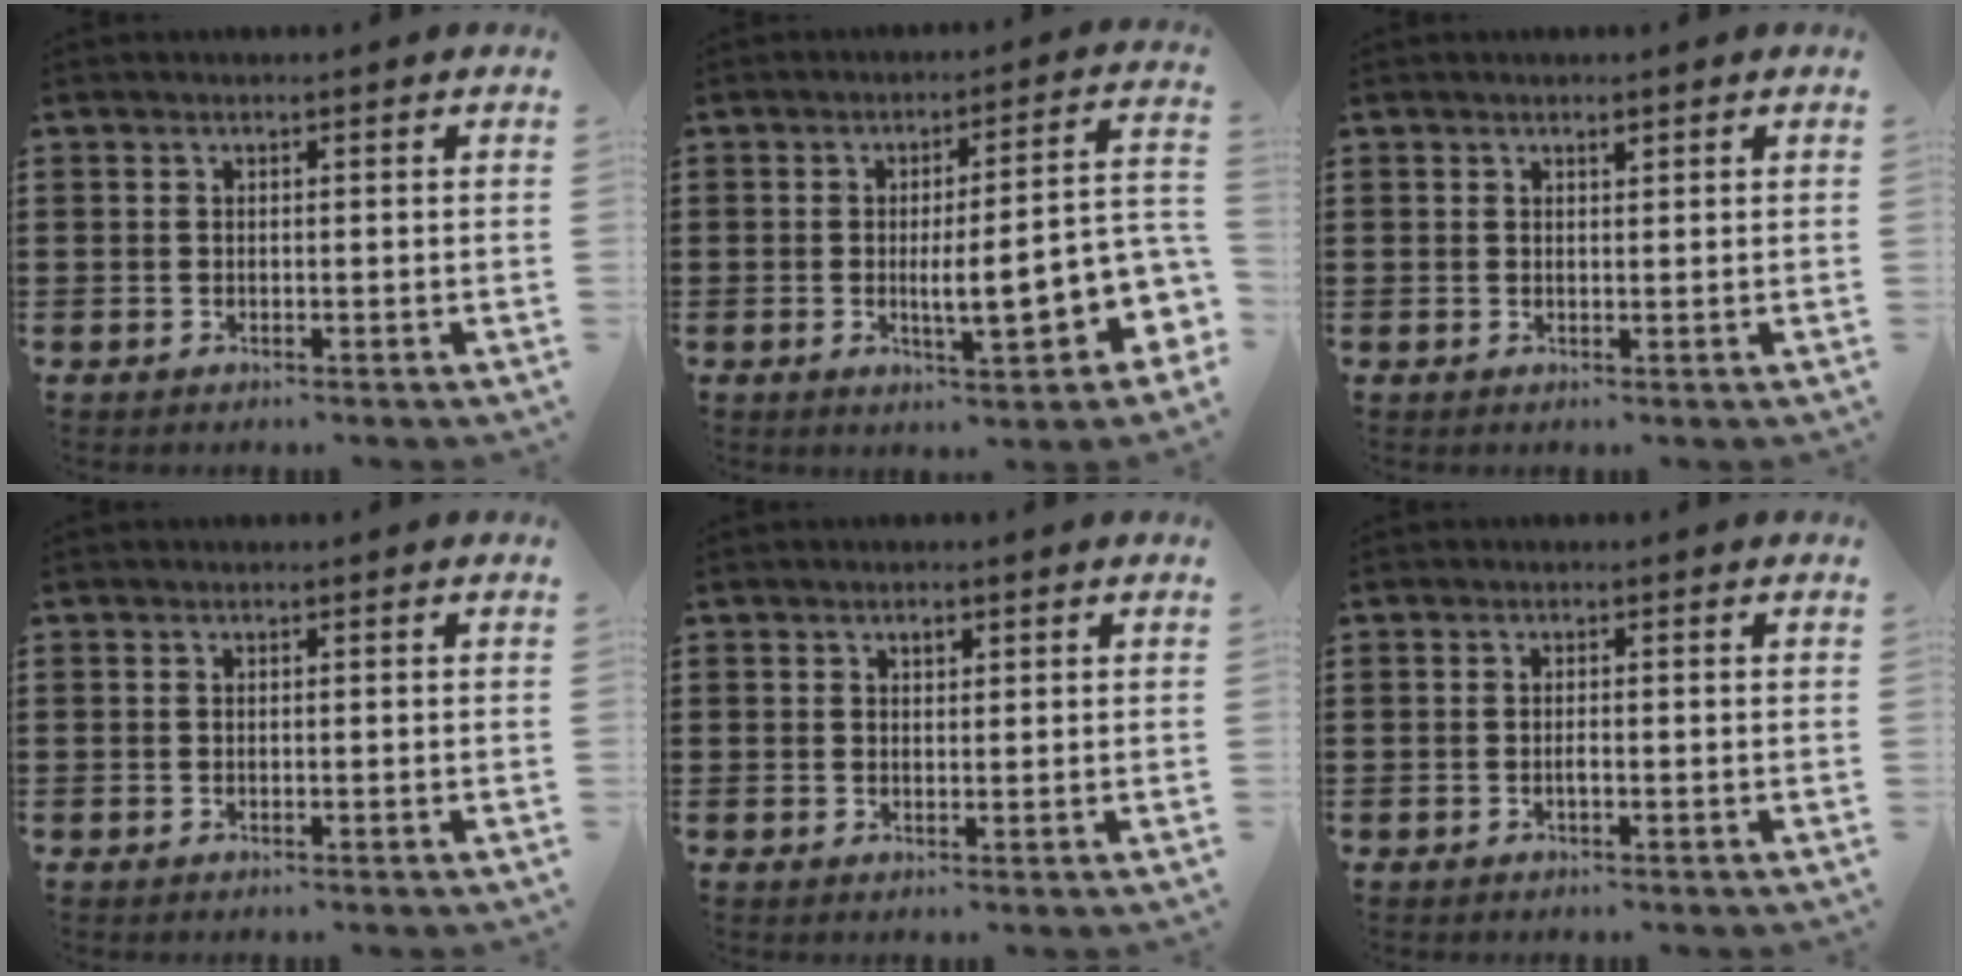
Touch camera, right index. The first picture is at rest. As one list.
[{"total": 9.9, "force": [-2.2, 2.4, 9.3], "torque": [-0.122, -0.015, -0.039]}, {"total": 0.8, "force": [0.6, 0.3, 0.3], "torque": [-0.008, 0.000, 0.012]}, {"total": 0.0}, {"total": 1.1, "force": [0.6, 0.6, 0.6], "torque": [-0.014, 0.004, 0.011]}, {"total": 0.9, "force": [-0.4, 0.0, 0.8], "torque": [-0.017, -0.004, -0.006]}]